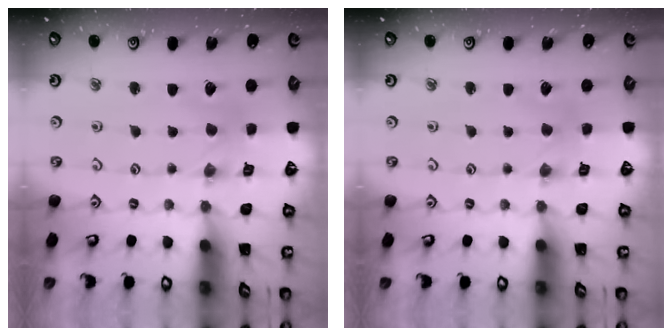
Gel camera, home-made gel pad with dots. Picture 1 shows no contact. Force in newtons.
{"total": 0.6, "press": 0.6, "slide": 0.2}